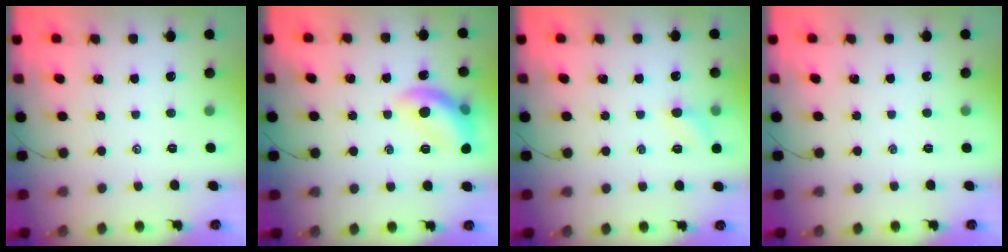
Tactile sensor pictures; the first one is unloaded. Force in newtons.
{"total": 12.6, "press": 12.5, "slide": 1.4}
{"total": 5.8, "press": 5.6, "slide": 1.8}
{"total": 0.0}